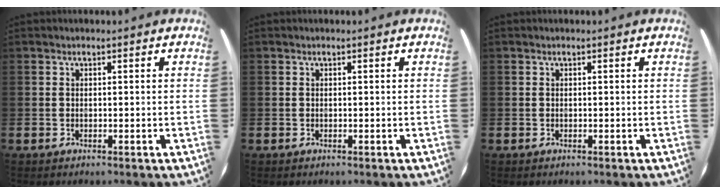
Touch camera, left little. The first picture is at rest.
{"total": 0.0}
{"total": 0.0}